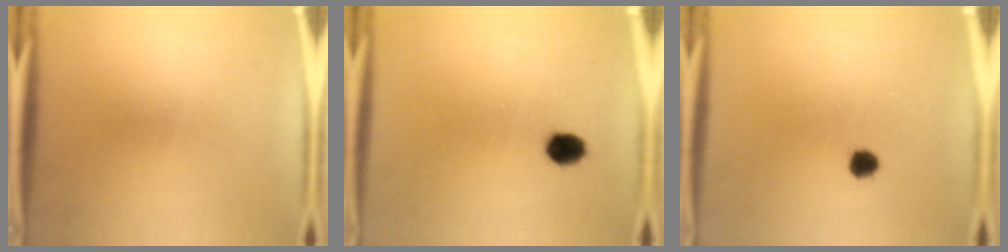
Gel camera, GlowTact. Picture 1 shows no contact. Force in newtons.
{"total": 3.8}
{"total": 2.4}